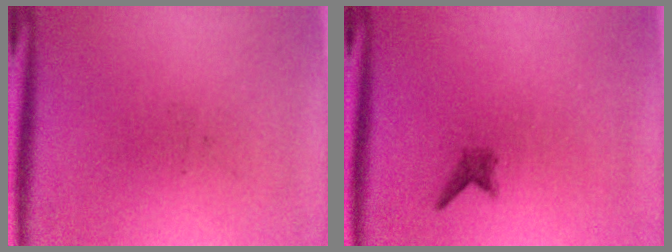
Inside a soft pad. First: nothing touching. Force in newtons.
{"total": 1.0}